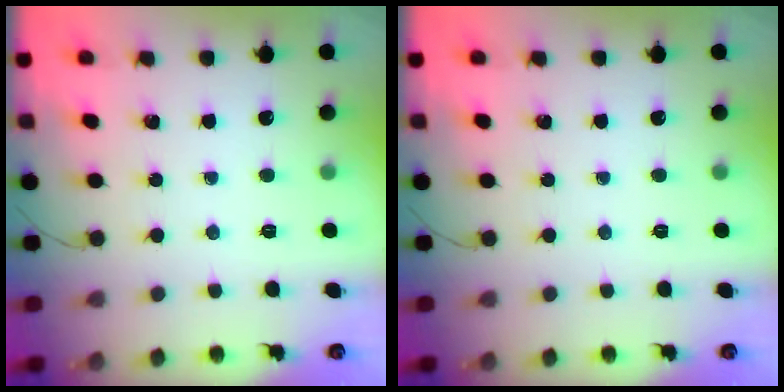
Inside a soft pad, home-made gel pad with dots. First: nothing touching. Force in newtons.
{"total": 0.0}